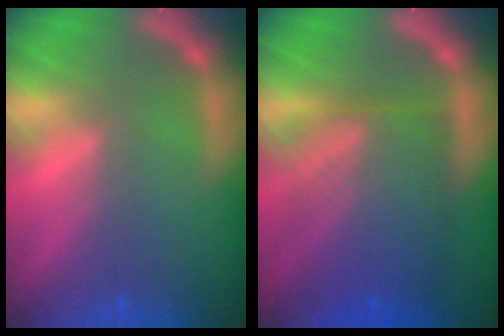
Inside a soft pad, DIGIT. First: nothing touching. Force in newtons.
{"total": 9.5}